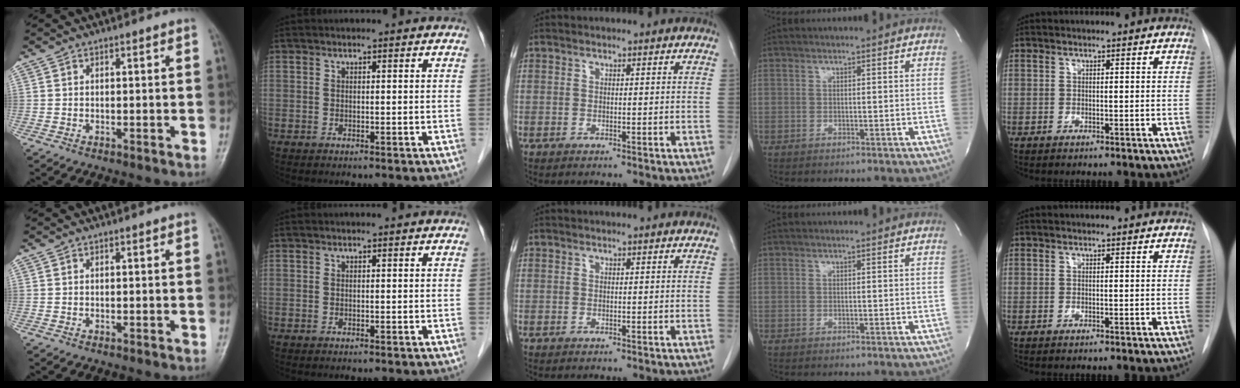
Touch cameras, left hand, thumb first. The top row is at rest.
{}